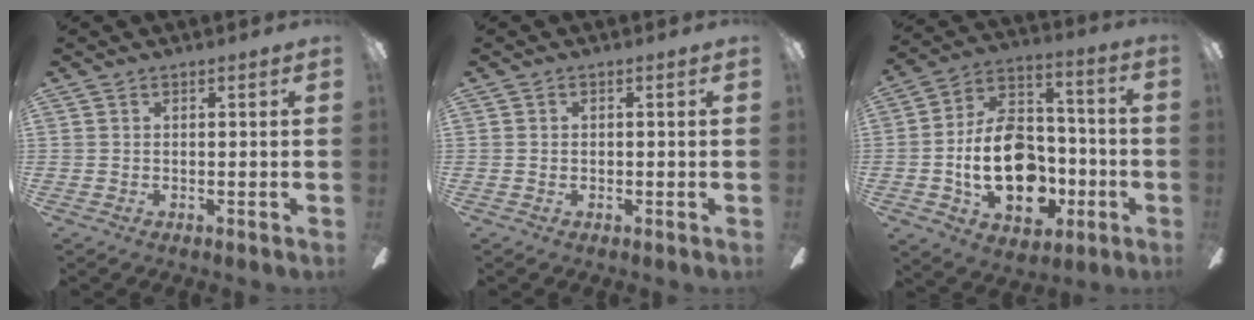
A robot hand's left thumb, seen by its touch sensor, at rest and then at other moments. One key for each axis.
{"total": 0.8, "fx": -0.2, "fy": 0.4, "fz": 0.7, "tx": -0.012, "ty": 0.002, "tz": -0.005}
{"total": 19.3, "fx": -4.1, "fy": 13.3, "fz": 13.4, "tx": -0.253, "ty": 0.021, "tz": -0.063}